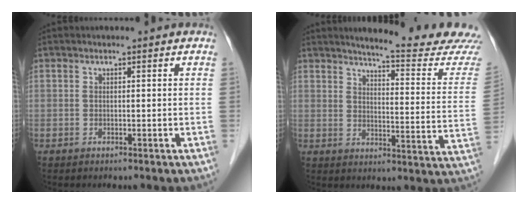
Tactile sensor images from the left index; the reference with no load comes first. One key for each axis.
{"total": 16.8, "fx": 15.9, "fy": -1.1, "fz": 5.1, "tx": -0.072, "ty": -0.105, "tz": 0.183}